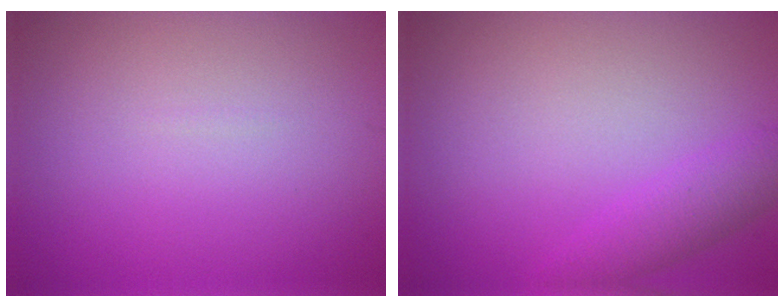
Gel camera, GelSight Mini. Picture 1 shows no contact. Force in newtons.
{"total": 2.6, "press": 2.6, "slide": 0.2}